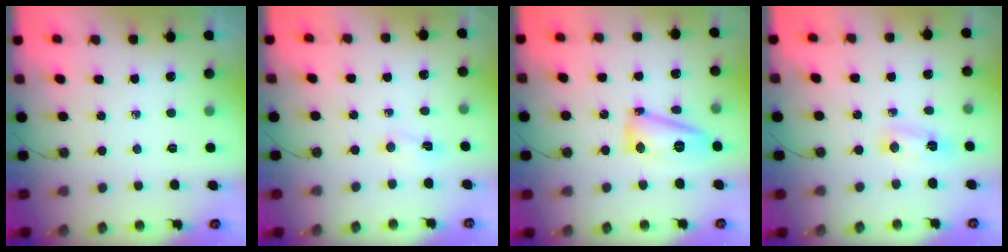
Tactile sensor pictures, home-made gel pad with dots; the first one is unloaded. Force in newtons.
{"total": 2.0, "press": 1.9, "slide": 0.6}
{"total": 12.1, "press": 12.0, "slide": 1.4}
{"total": 15.4, "press": 4.1, "slide": 14.9}